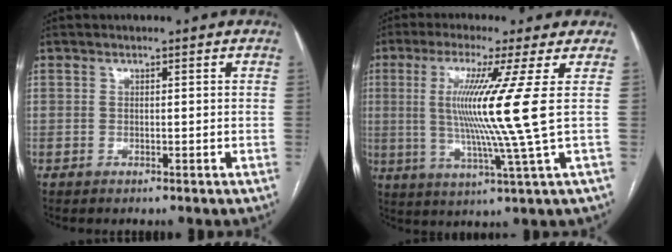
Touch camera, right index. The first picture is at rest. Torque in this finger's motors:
{"motor_torque": [1.88, 0.25, 1.05, 0.21]}